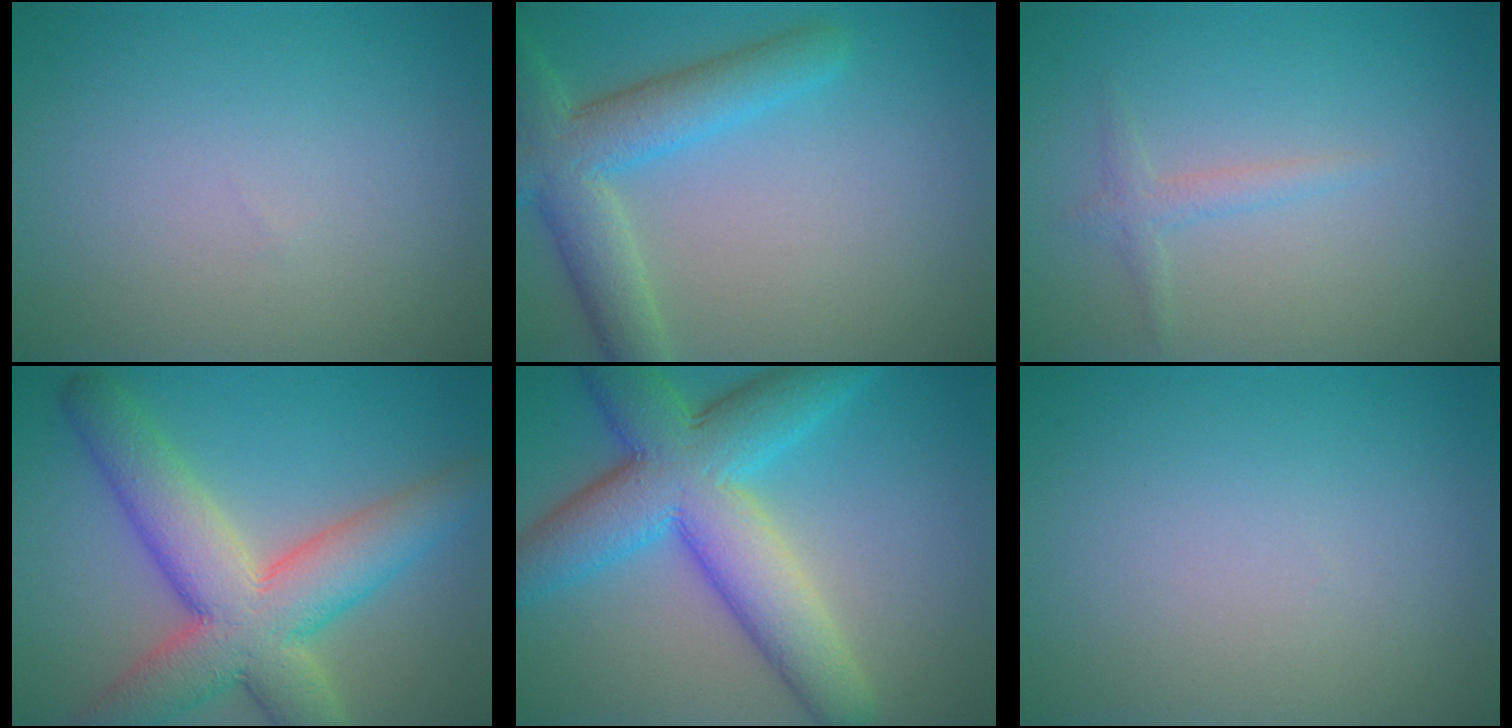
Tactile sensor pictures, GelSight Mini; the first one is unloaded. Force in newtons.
{"total": 5.9, "press": 5.9, "slide": 0.3}
{"total": 1.3, "press": 1.3, "slide": 0.0}
{"total": 9.8, "press": 9.8, "slide": 0.7}
{"total": 10.5, "press": 10.5, "slide": 0.3}
{"total": 0.0}